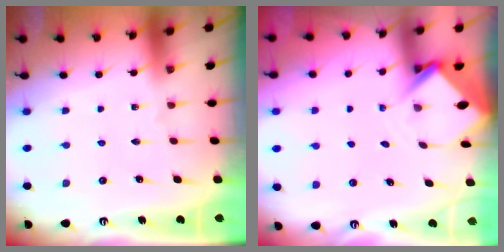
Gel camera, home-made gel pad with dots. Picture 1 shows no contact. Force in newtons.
{"total": 3.4, "press": 3.4, "slide": 0.2}